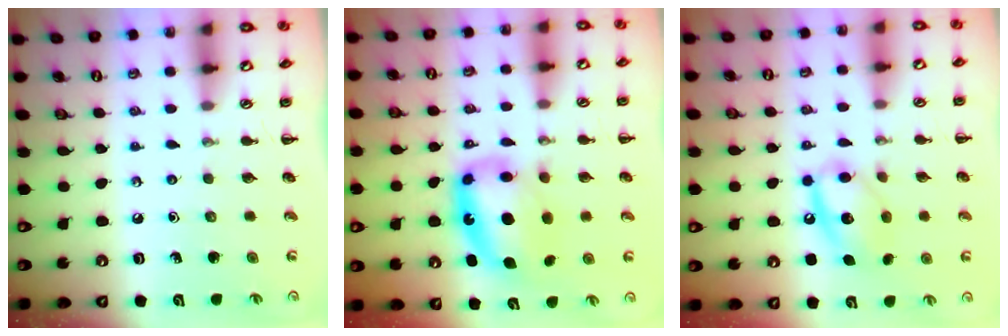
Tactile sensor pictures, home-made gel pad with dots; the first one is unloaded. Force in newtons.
{"total": 12.2, "press": 11.8, "slide": 3.1}
{"total": 12.9, "press": 12.7, "slide": 2.1}